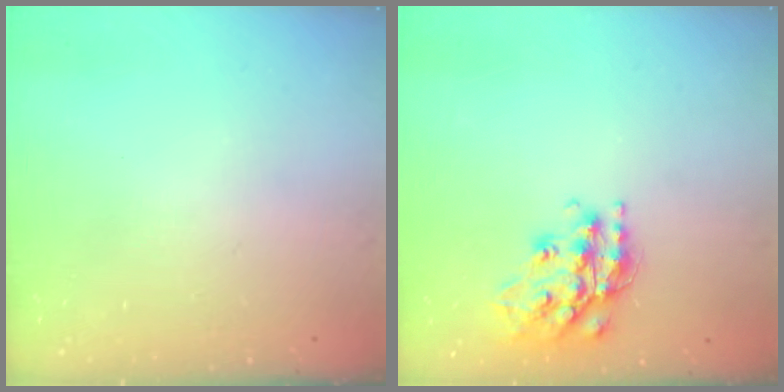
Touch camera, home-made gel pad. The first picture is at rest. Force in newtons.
{"total": 16.9, "press": 16.9, "slide": 1.2}